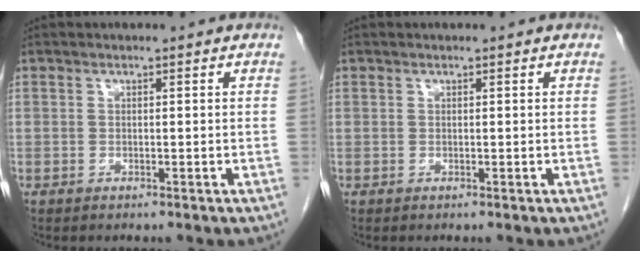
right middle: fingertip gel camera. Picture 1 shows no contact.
{"total": 0.0}